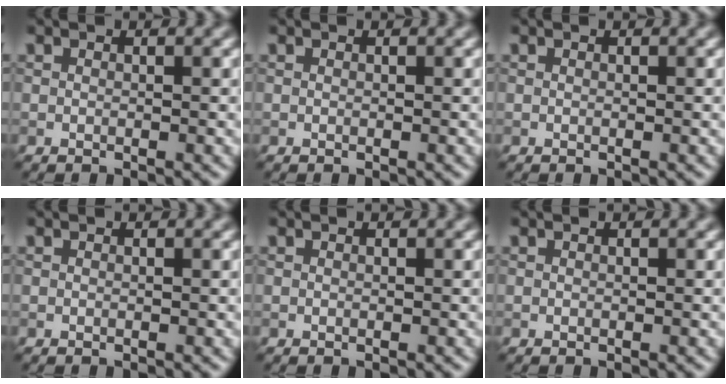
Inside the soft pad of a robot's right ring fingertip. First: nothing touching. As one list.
[{"total": 0.0}, {"total": 0.0}, {"total": 0.0}, {"total": 0.0}, {"total": 0.0}]